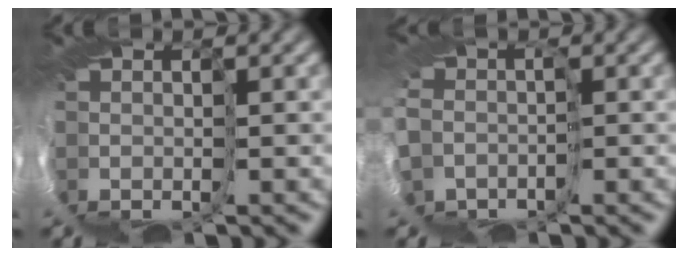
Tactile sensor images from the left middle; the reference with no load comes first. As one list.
[{"total": 4.8, "force": [-2.9, 3.7, 0.9], "torque": [-0.050, -0.017, -0.043]}]